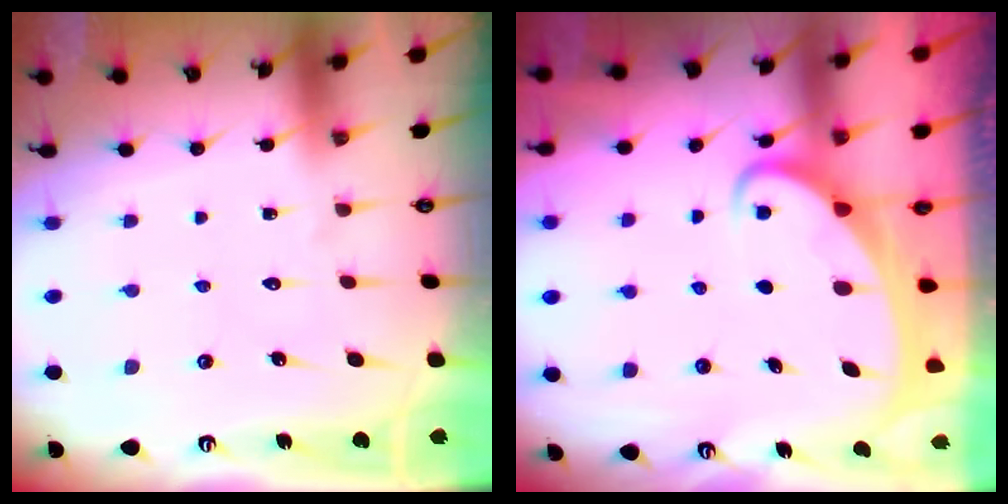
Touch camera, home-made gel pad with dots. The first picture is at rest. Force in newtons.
{"total": 2.6, "press": 2.6, "slide": 0.4}